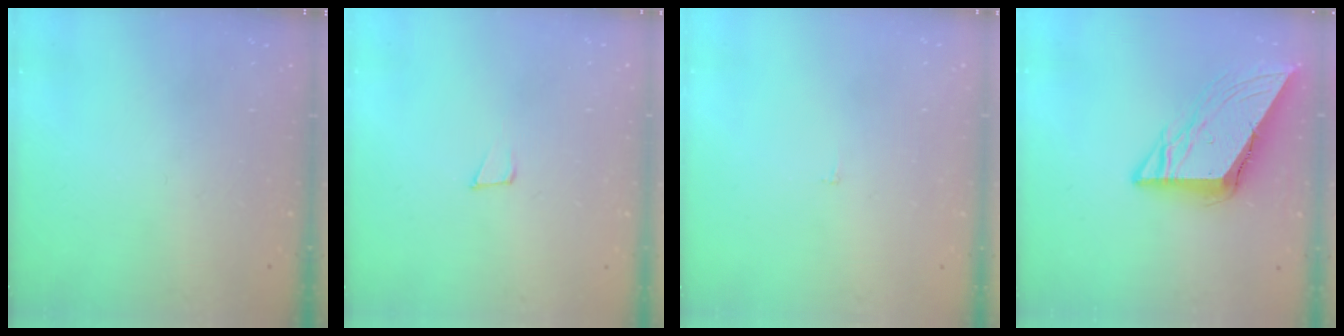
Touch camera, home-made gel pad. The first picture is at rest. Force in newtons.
{"total": 4.3, "press": 4.2, "slide": 1.0}
{"total": 2.3, "press": 2.3, "slide": 0.2}
{"total": 10.7, "press": 10.6, "slide": 1.3}